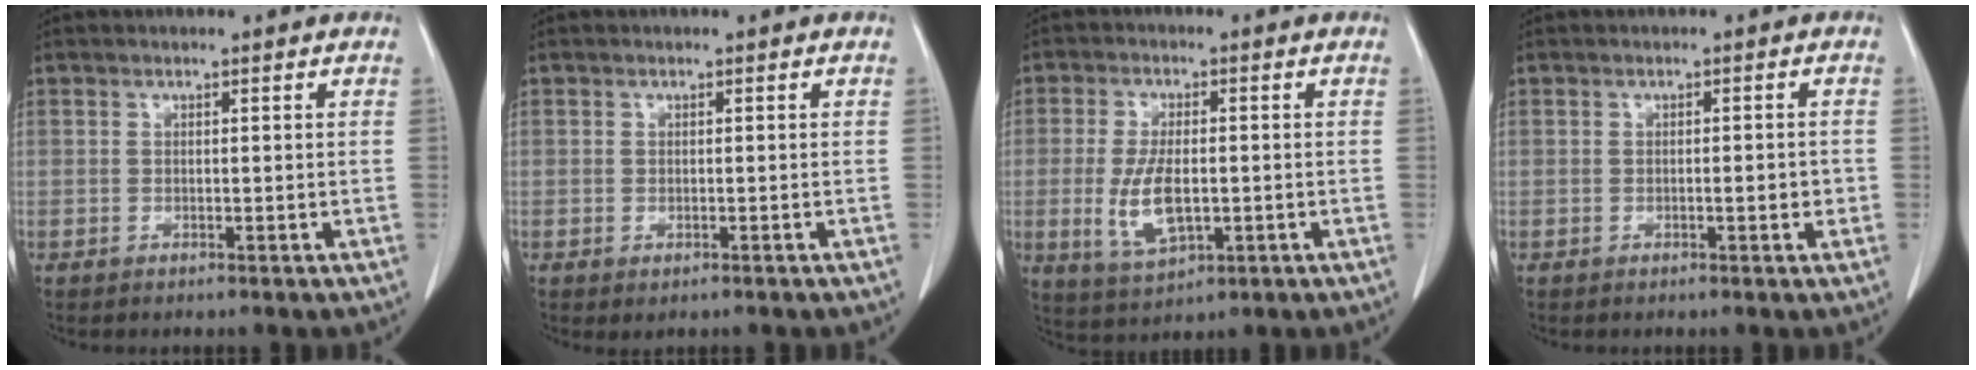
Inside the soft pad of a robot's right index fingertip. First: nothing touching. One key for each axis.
{"total": 0.7, "fx": -0.3, "fy": 0.3, "fz": 0.5, "tx": -0.009, "ty": -0.003, "tz": 0.000}
{"total": 7.8, "fx": -1.3, "fy": 3.2, "fz": 7.0, "tx": -0.147, "ty": -0.006, "tz": -0.015}
{"total": 2.0, "fx": -0.5, "fy": 0.5, "fz": 1.8, "tx": -0.028, "ty": 0.001, "tz": -0.006}